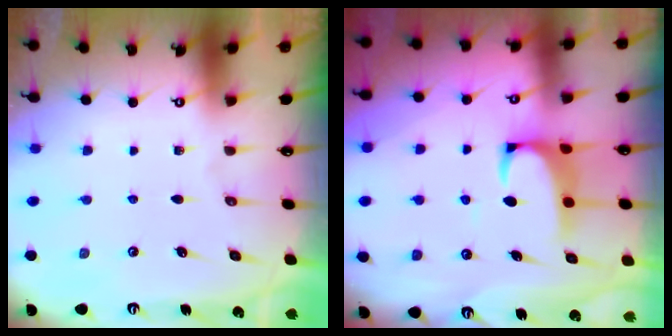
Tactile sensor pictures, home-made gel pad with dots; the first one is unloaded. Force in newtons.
{"total": 2.2, "press": 1.9, "slide": 1.0}